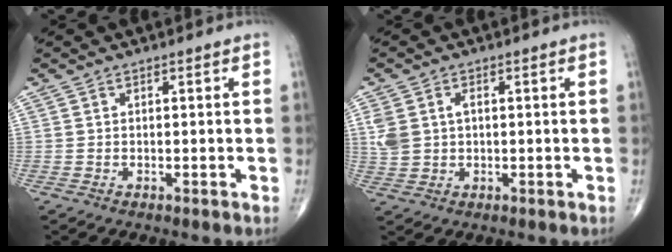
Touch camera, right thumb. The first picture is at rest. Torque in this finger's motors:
{"motor_torque": [0.03, 0.02, 0.50, 0.28, 0.02]}